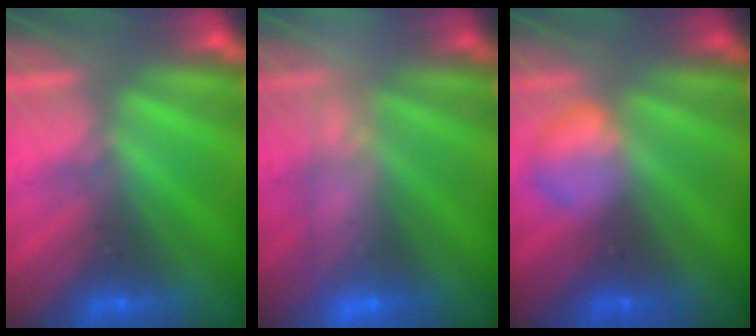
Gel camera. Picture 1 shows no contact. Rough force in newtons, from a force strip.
{"total": 2.6}
{"total": 2.3}